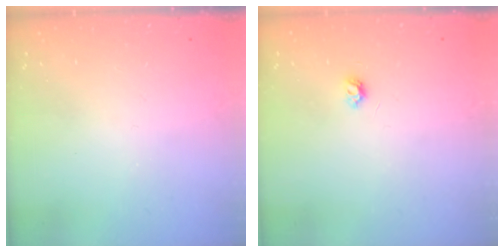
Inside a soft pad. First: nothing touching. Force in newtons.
{"total": 3.7, "press": 3.7, "slide": 0.4}